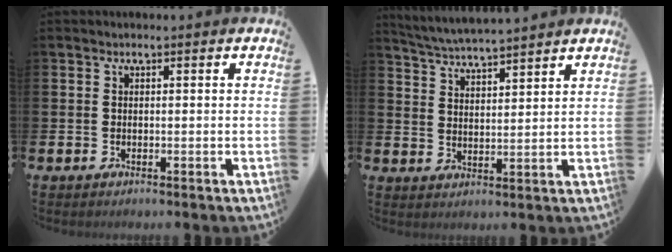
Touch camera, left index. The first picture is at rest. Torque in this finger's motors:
{"motor_torque": [0.38, -0.71, 0.42, 0.13]}